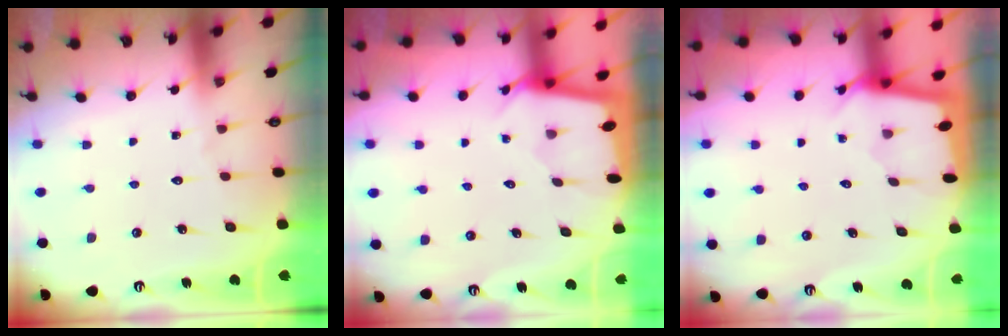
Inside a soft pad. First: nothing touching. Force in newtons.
{"total": 1.5, "press": 1.5, "slide": 0.2}
{"total": 1.6, "press": 1.6, "slide": 0.3}